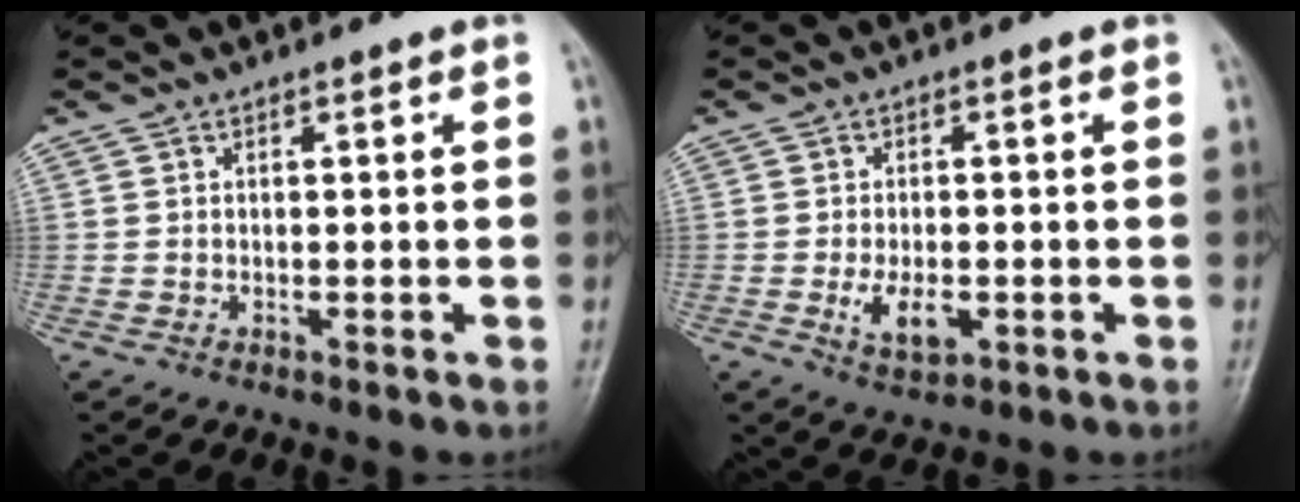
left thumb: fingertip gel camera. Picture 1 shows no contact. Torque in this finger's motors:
{"motor_torque": [-0.13, 0.50, 0.64, 0.12, 0.04]}